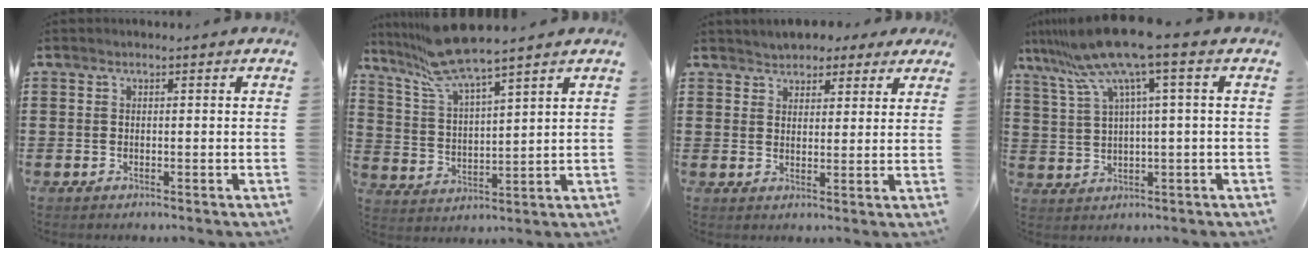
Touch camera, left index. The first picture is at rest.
{"total": 8.5, "force": [7.4, 0.2, 4.2], "torque": [-0.107, -0.027, 0.133]}
{"total": 3.4, "force": [3.0, 1.6, -0.1], "torque": [-0.014, -0.001, 0.055]}
{"total": 9.4, "force": [4.8, -0.2, 8.0], "torque": [-0.189, -0.030, 0.076]}